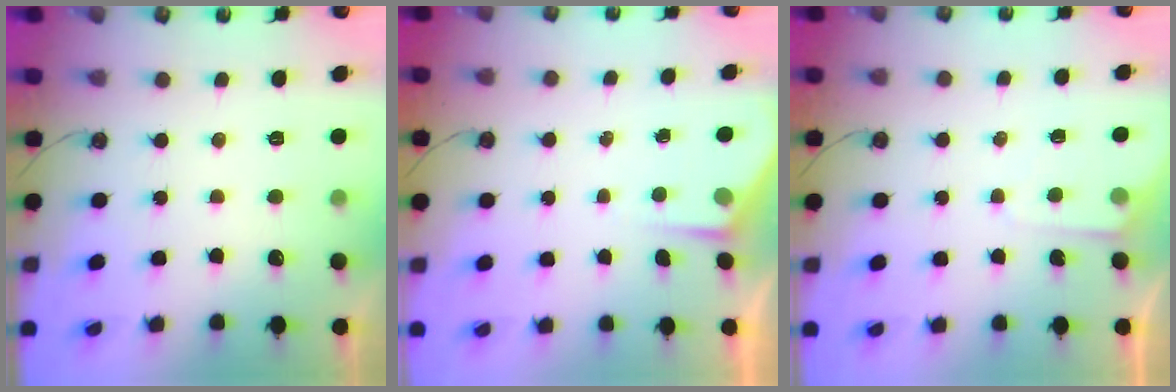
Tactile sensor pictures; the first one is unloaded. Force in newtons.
{"total": 2.5, "press": 2.5, "slide": 0.4}
{"total": 3.8, "press": 3.7, "slide": 0.5}